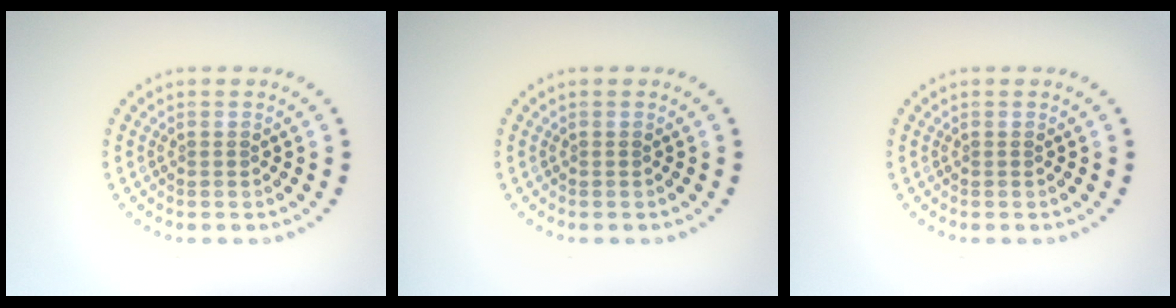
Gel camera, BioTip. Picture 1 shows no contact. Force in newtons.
{"total": 0.0}
{"total": 0.0}